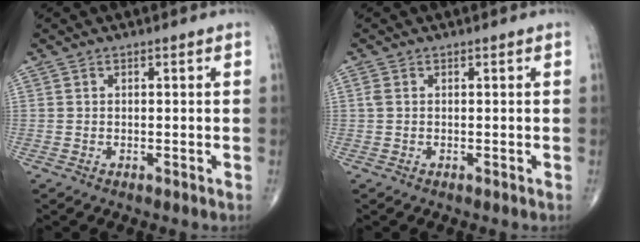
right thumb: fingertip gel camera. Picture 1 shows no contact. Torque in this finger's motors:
{"motor_torque": [0.47, 0.31, 0.21, 0.03, -0.03]}